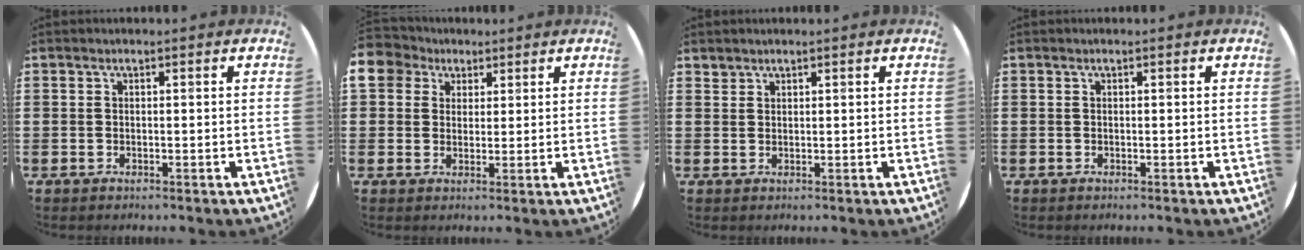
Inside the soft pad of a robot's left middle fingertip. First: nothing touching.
{"total": 5.1, "force": [3.0, 4.1, 0.9], "torque": [-0.031, 0.011, 0.054]}
{"total": 1.2, "force": [1.1, 0.2, -0.3], "torque": [0.004, 0.003, 0.022]}
{"total": 0.0}